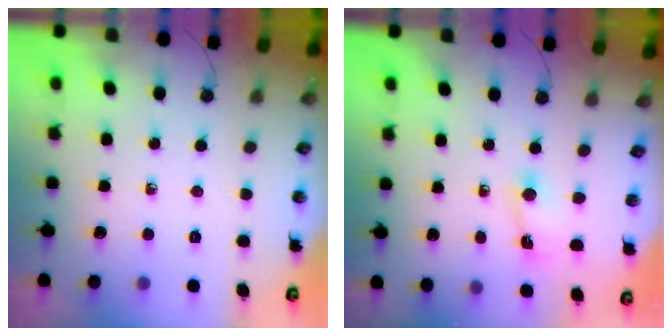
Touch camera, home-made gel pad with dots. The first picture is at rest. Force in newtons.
{"total": 2.2, "press": 2.2, "slide": 0.3}